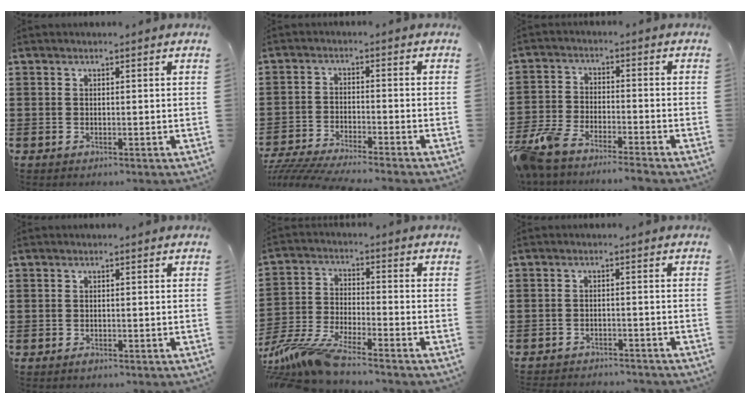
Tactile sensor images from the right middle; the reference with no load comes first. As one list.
[{"total": 4.6, "force": [-4.4, -0.2, 1.3], "torque": [-0.036, -0.013, -0.093]}, {"total": 6.1, "force": [-5.7, 0.6, 2.1], "torque": [-0.073, -0.013, -0.120]}, {"total": 0.6, "force": [-0.5, 0.2, 0.3], "torque": [-0.007, -0.004, -0.008]}, {"total": 8.6, "force": [-7.7, 0.6, 3.7], "torque": [-0.096, -0.009, -0.157]}, {"total": 2.3, "force": [-2.2, 0.1, -0.1], "torque": [-0.005, -0.001, -0.048]}]